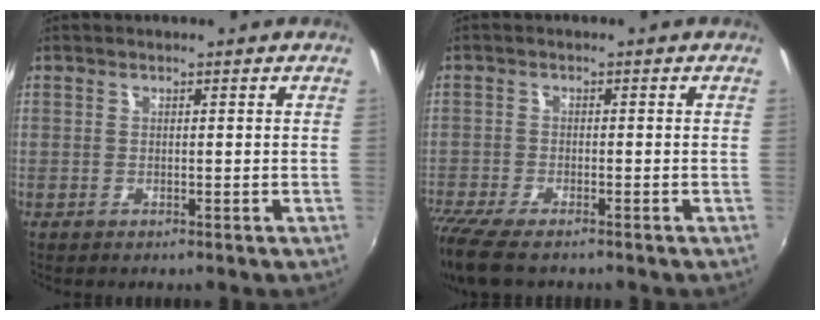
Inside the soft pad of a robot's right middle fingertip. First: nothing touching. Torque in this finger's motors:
{"motor_torque": [1.09, -1.05, 0.50, 0.18]}